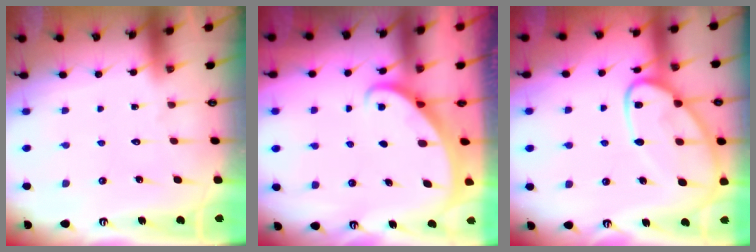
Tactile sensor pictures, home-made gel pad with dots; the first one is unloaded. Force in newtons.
{"total": 1.5, "press": 1.5, "slide": 0.0}
{"total": 15.4, "press": 15.4, "slide": 1.3}